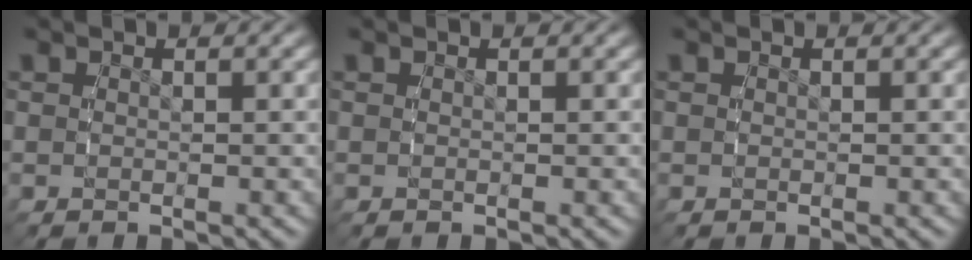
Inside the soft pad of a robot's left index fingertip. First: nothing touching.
{"total": 0.0}
{"total": 0.0}